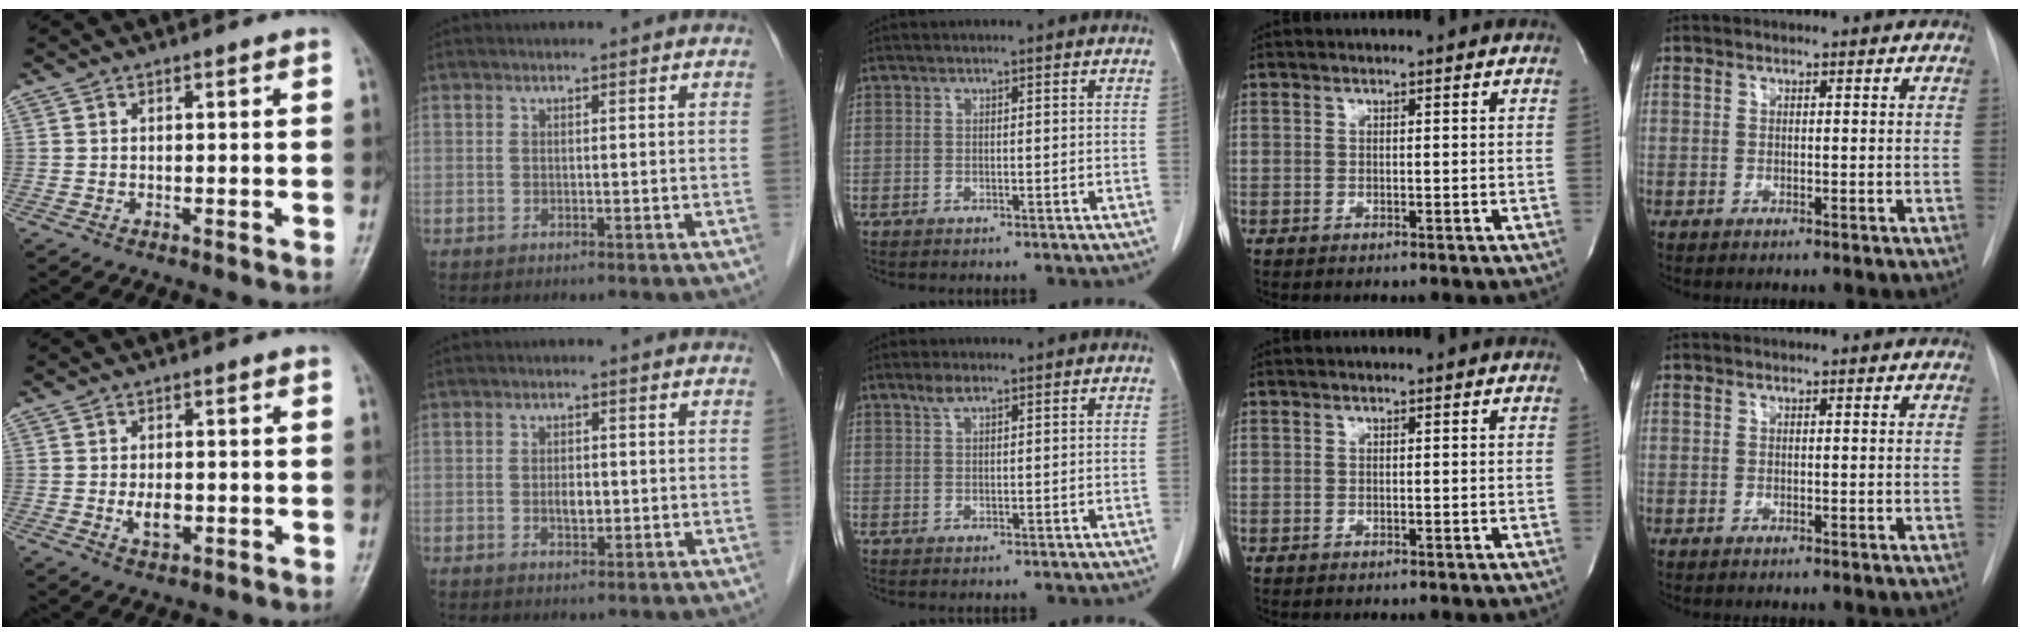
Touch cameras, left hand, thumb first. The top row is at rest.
{"thumb": {"total": 3.8, "force": [-0.6, 2.2, 3.0], "torque": [-0.048, -0.002, -0.008]}, "index": {"total": 2.2, "force": [-0.2, 1.1, 1.9], "torque": [-0.034, 0.000, -0.002]}, "middle": {"total": 2.1, "force": [1.4, 0.6, 1.4], "torque": [-0.029, 0.007, 0.030]}}